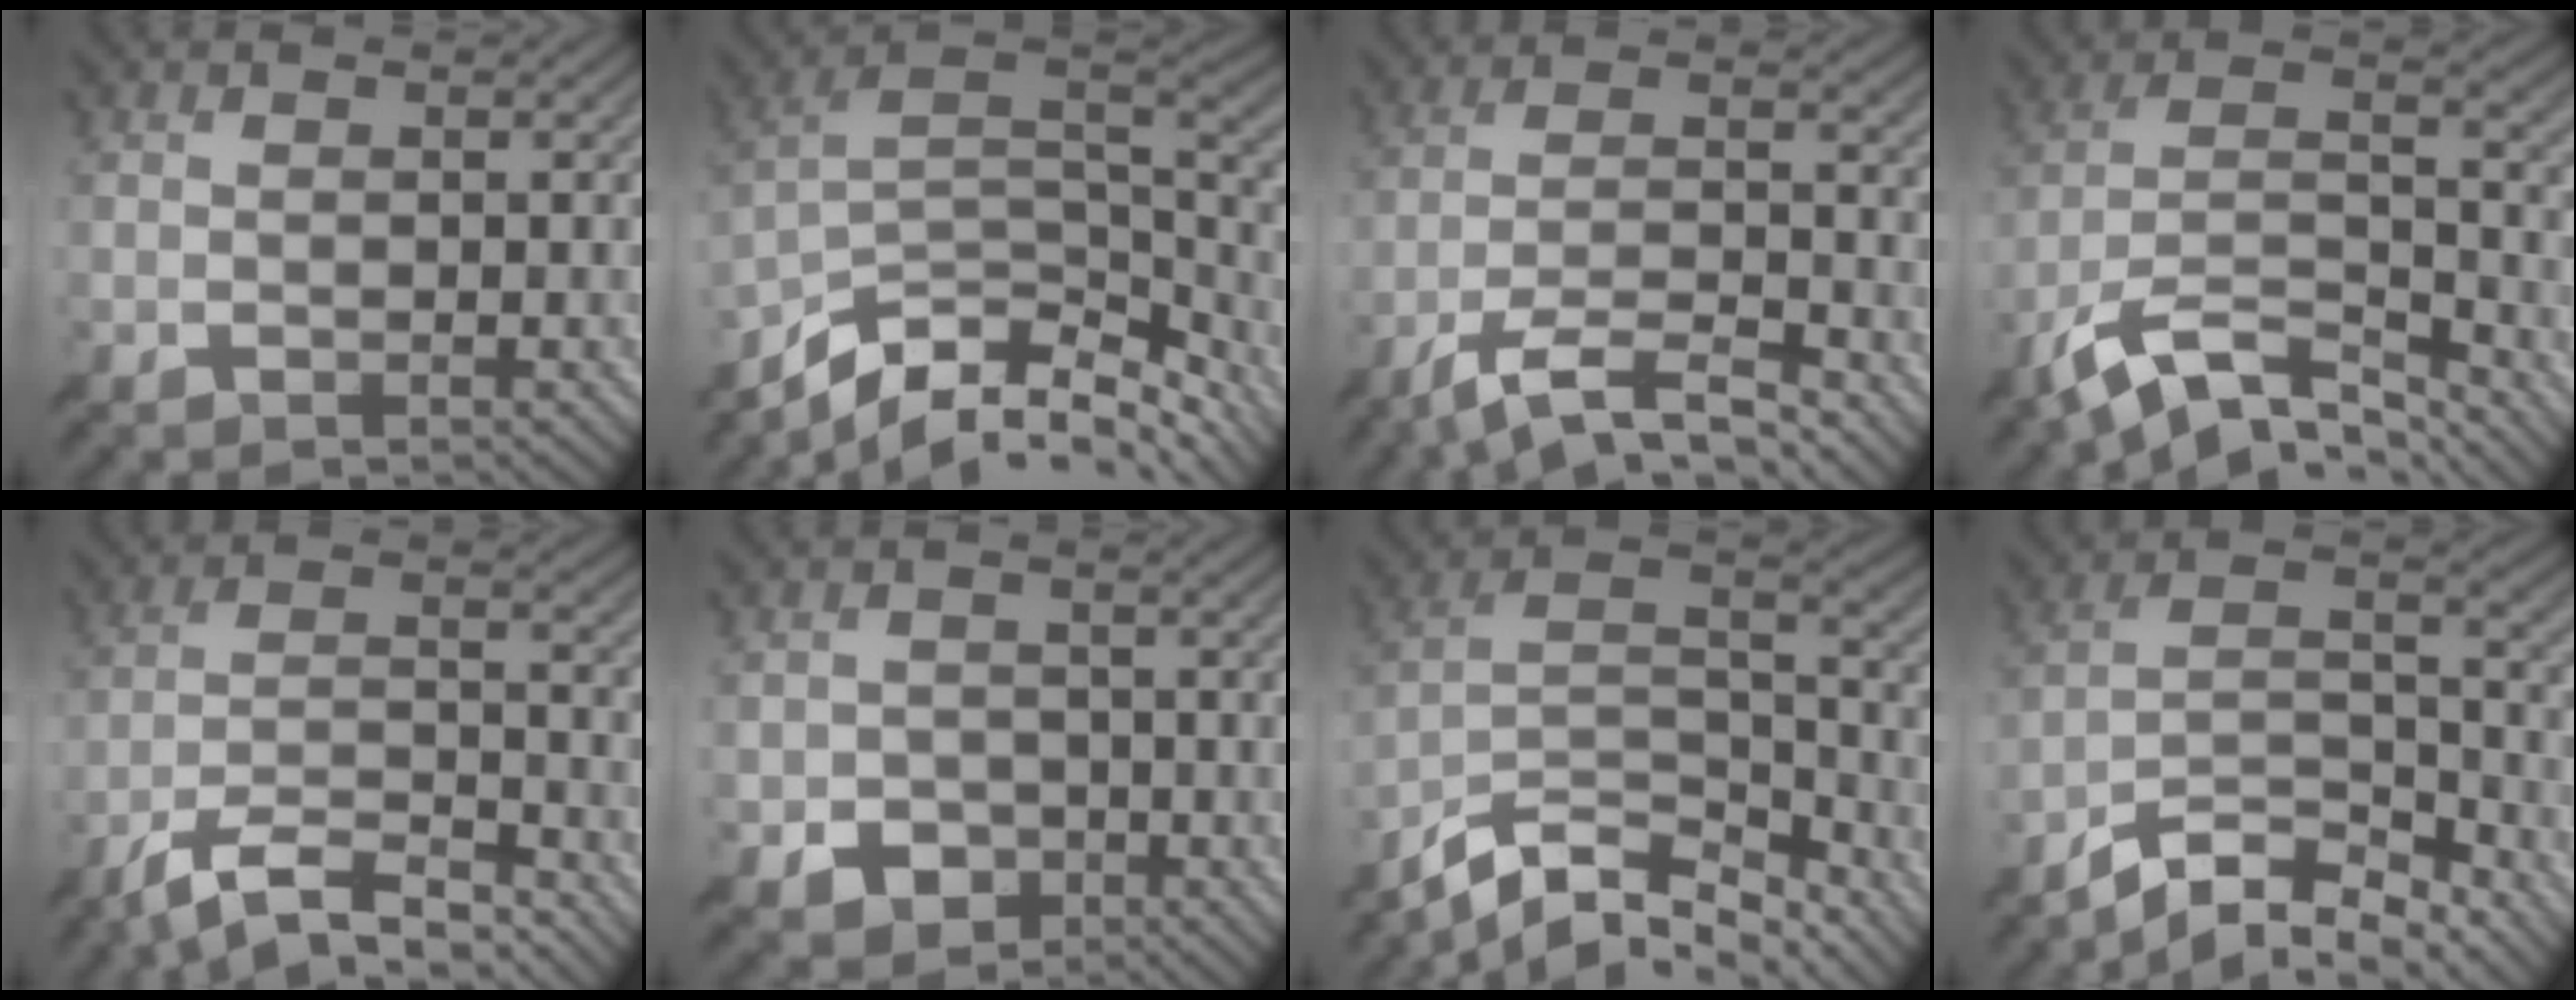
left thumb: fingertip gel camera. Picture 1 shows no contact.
{"total": 14.6, "force": [-9.4, 6.7, 9.0], "torque": [-0.210, -0.024, -0.147]}
{"total": 10.1, "force": [-7.7, 2.0, 6.2], "torque": [-0.113, 0.003, -0.145]}
{"total": 12.1, "force": [-8.6, 4.3, 7.4], "torque": [-0.147, -0.004, -0.172]}
{"total": 10.2, "force": [-8.1, 2.3, 5.7], "torque": [-0.104, 0.004, -0.154]}
{"total": 4.2, "force": [-2.0, 3.4, 1.4], "torque": [-0.024, -0.010, -0.036]}
{"total": 12.8, "force": [-9.9, 4.7, 6.5], "torque": [-0.147, -0.004, -0.177]}
{"total": 10.2, "force": [-8.5, 2.6, 5.0], "torque": [-0.092, 0.007, -0.165]}